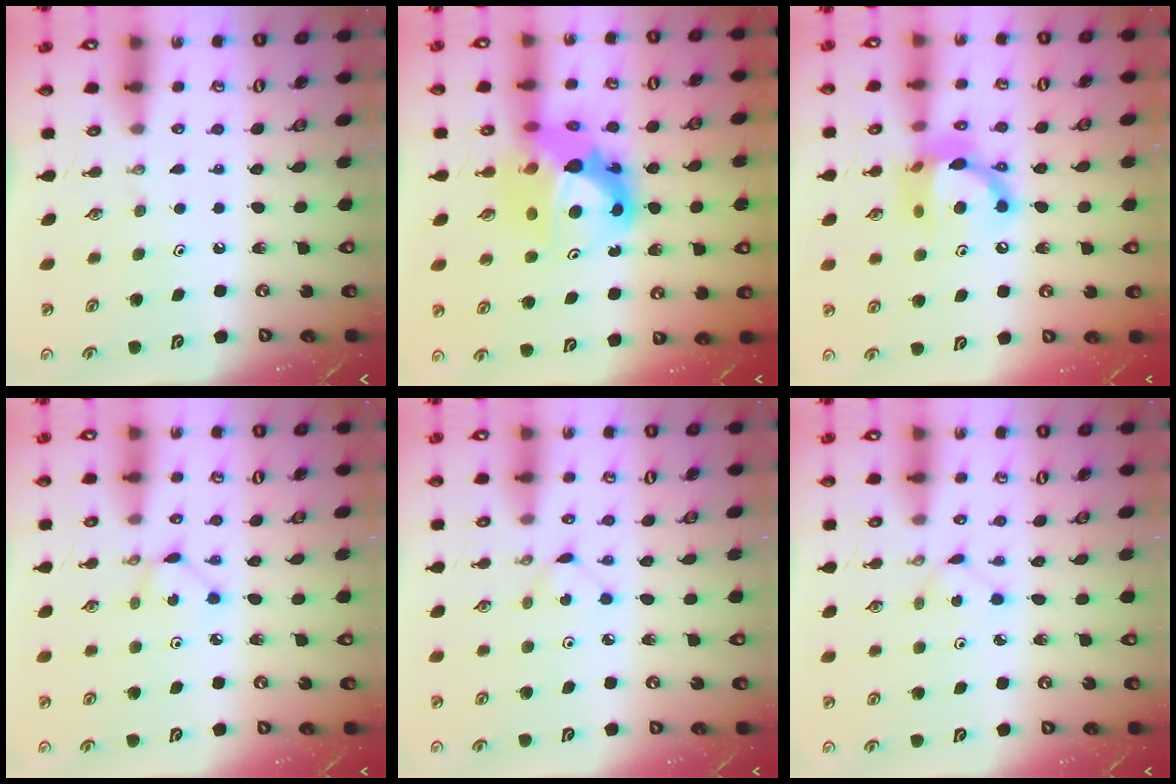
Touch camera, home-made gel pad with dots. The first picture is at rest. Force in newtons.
{"total": 13.7, "press": 13.6, "slide": 1.3}
{"total": 15.4, "press": 15.4, "slide": 1.0}
{"total": 1.9, "press": 1.9, "slide": 0.2}
{"total": 2.5, "press": 2.4, "slide": 0.3}
{"total": 1.6, "press": 1.6, "slide": 0.2}